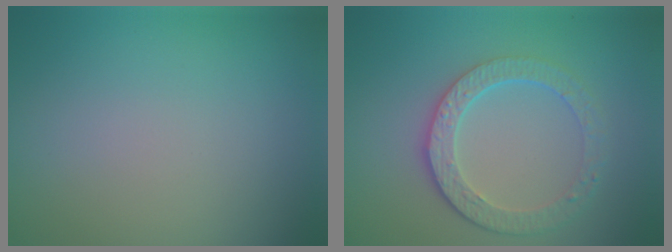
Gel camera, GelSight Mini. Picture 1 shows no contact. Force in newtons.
{"total": 4.3, "press": 3.3, "slide": 2.7}